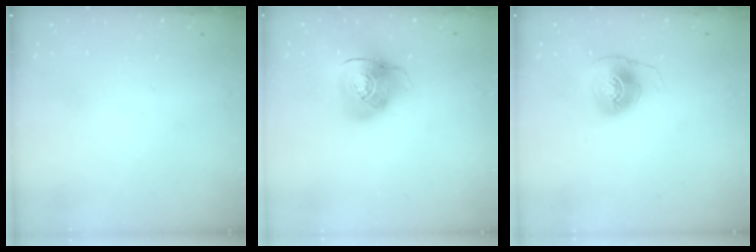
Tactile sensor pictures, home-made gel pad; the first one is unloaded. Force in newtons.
{"total": 10.9, "press": 10.7, "slide": 1.8}
{"total": 7.9, "press": 7.9, "slide": 0.3}